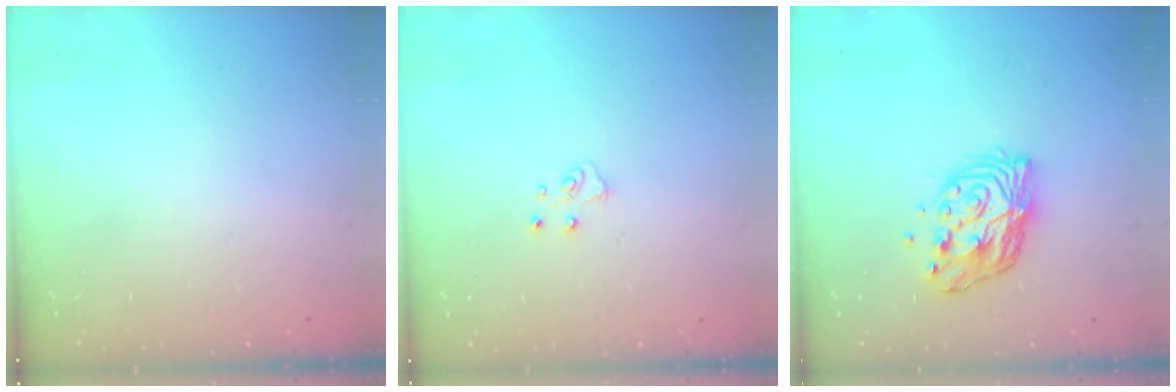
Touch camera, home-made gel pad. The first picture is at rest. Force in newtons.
{"total": 5.1, "press": 5.1, "slide": 0.4}
{"total": 11.1, "press": 11.1, "slide": 1.1}